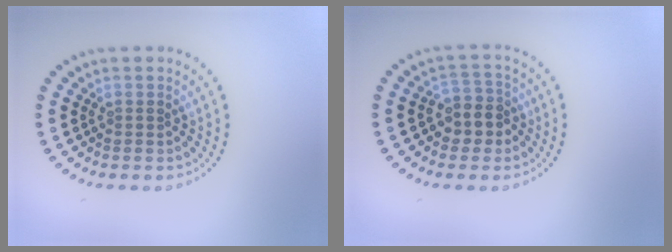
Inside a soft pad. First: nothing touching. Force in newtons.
{"total": 2.9, "press": 2.6, "slide": 1.2}